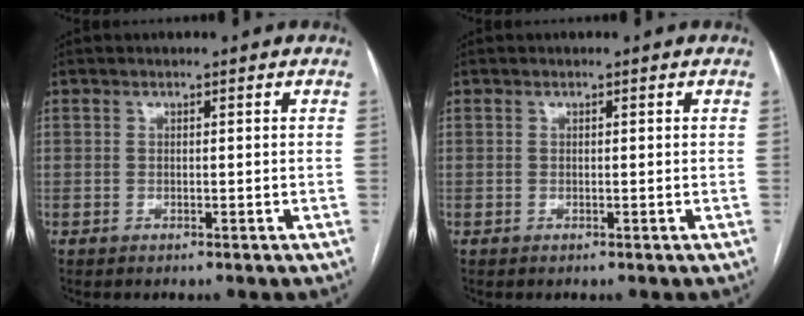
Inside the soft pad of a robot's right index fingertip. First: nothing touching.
{"total": 0.0}